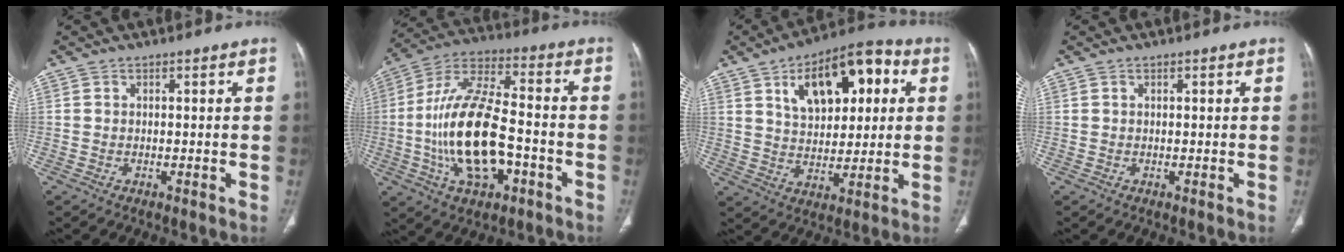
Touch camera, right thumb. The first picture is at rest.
{"total": 19.6, "force": [-4.3, 9.2, 16.8], "torque": [-0.320, 0.033, -0.073]}
{"total": 17.8, "force": [6.2, 9.4, 13.8], "torque": [-0.165, 0.005, 0.097]}
{"total": 0.0}